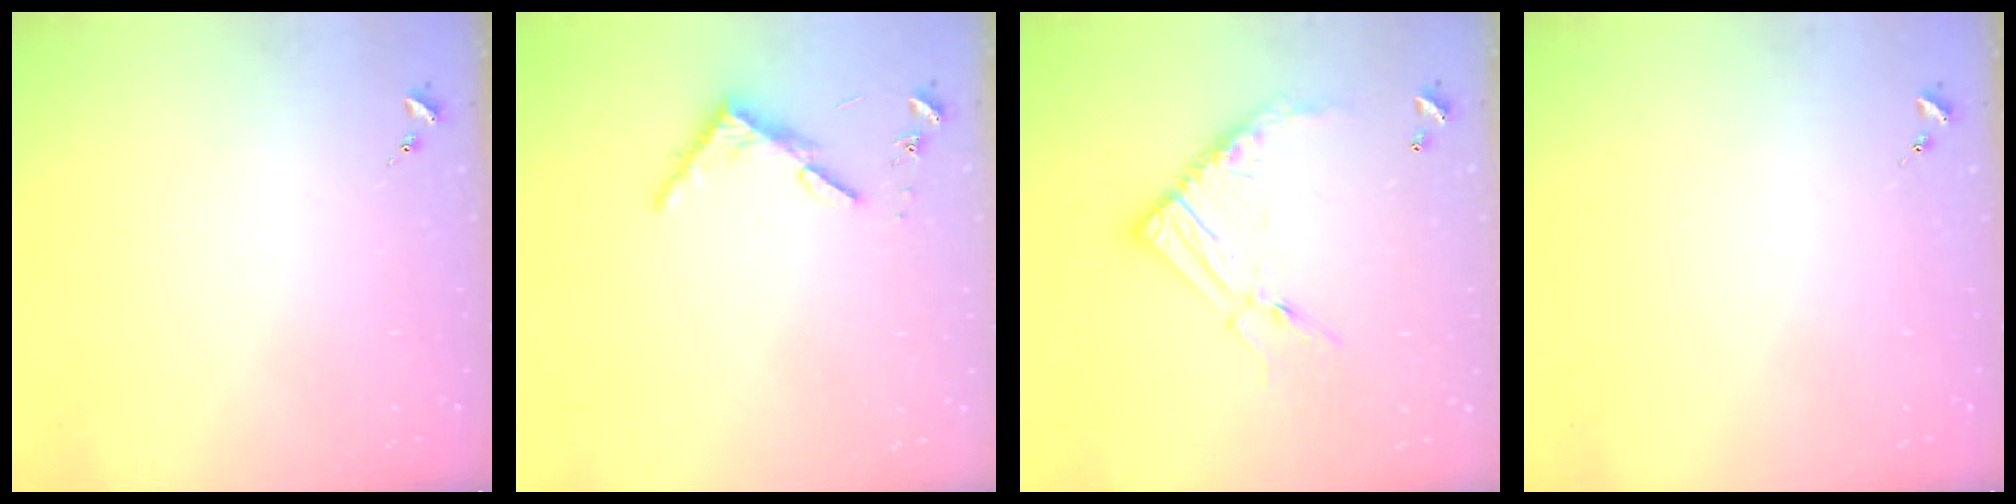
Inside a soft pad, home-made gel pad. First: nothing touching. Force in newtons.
{"total": 4.0, "press": 4.0, "slide": 0.3}
{"total": 14.1, "press": 14.0, "slide": 1.4}
{"total": 0.0}